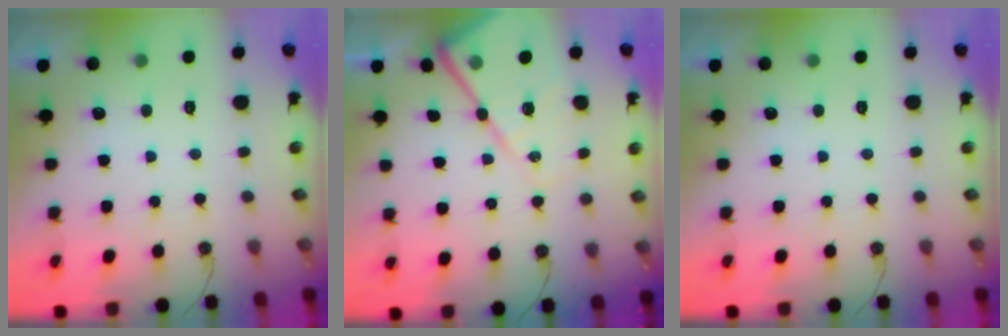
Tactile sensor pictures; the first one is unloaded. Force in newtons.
{"total": 16.8, "press": 16.7, "slide": 1.6}
{"total": 0.0}